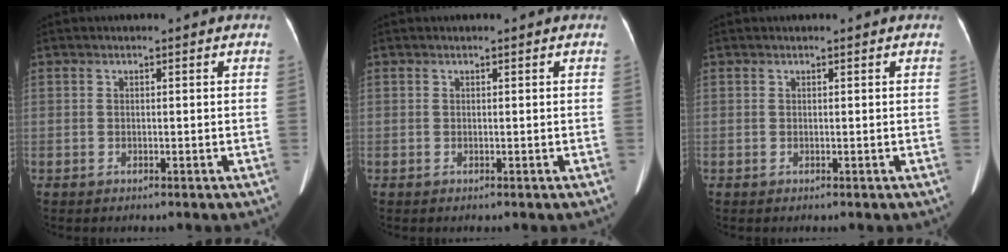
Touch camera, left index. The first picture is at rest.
{"total": 0.0}
{"total": 0.0}